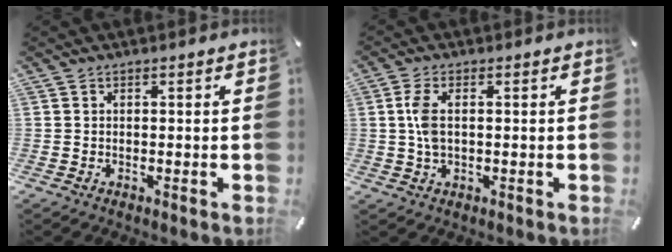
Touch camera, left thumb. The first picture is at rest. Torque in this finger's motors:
{"motor_torque": [0.64, 1.44, 0.67, -0.26, 0.38]}